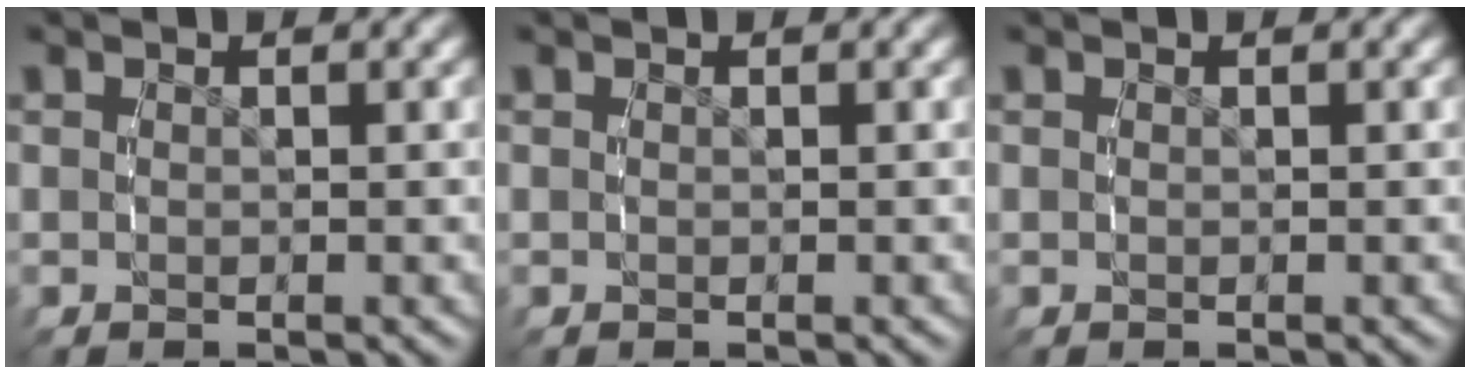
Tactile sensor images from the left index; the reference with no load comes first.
{"total": 0.0}
{"total": 0.0}